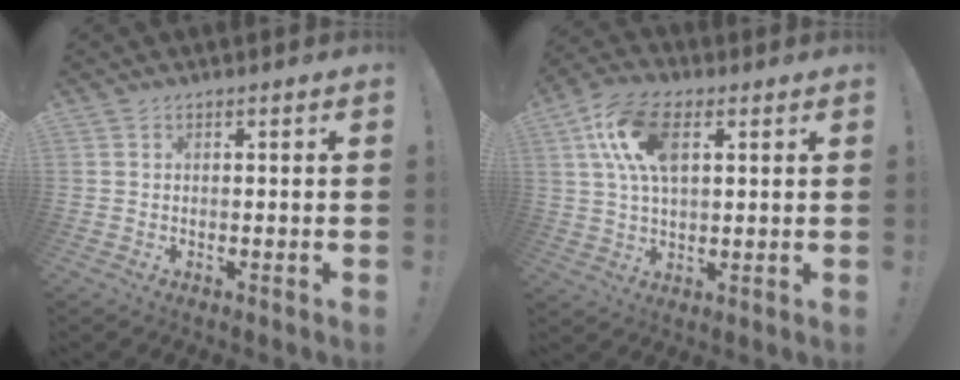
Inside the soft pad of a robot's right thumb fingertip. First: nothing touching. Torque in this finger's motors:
{"motor_torque": [1.12, 2.81, 1.03, -0.48, 0.48]}